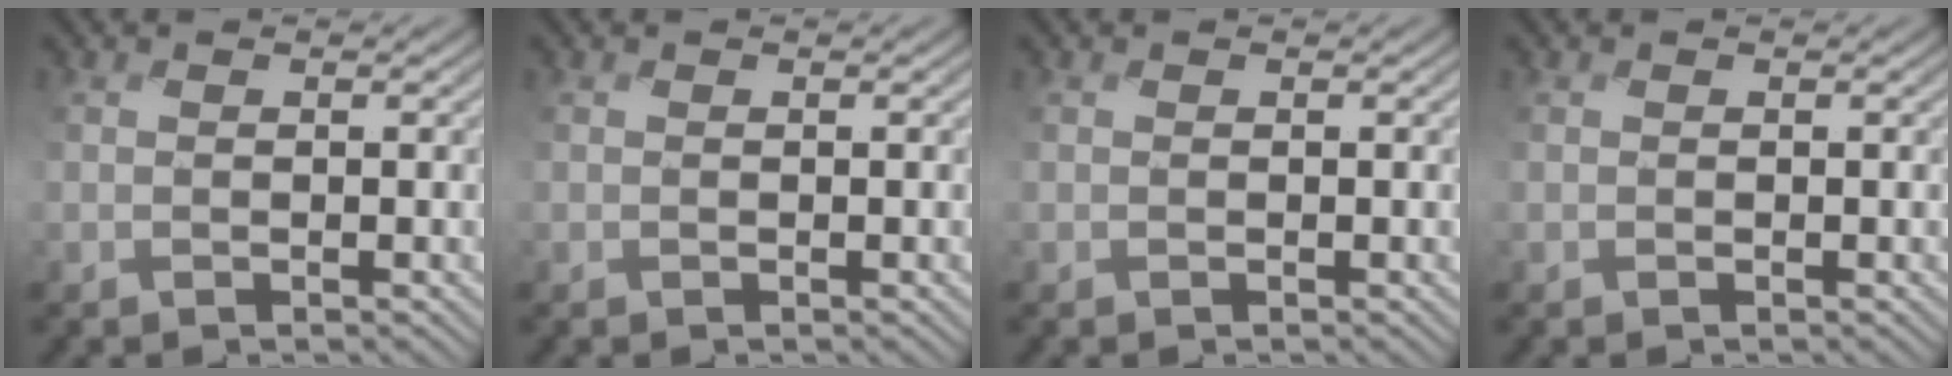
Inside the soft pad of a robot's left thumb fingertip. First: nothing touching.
{"total": 0.0}
{"total": 0.0}
{"total": 0.0}